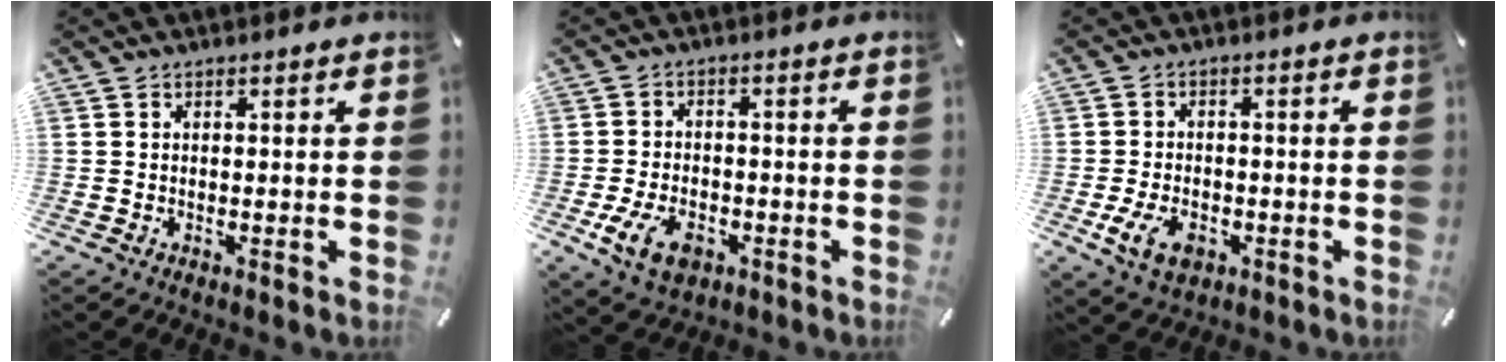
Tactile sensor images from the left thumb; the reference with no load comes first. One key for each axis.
{"total": 8.5, "fx": -3.3, "fy": 5.6, "fz": 5.5, "tx": -0.122, "ty": 0.002, "tz": -0.064}
{"total": 7.0, "fx": -2.5, "fy": 4.7, "fz": 4.5, "tx": -0.102, "ty": 0.000, "tz": -0.051}